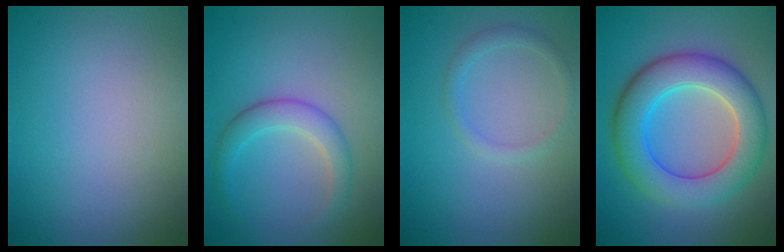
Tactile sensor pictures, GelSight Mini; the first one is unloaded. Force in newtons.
{"total": 2.8, "press": 2.8, "slide": 0.2}
{"total": 1.4, "press": 1.4, "slide": 0.1}
{"total": 8.0, "press": 8.0, "slide": 0.3}